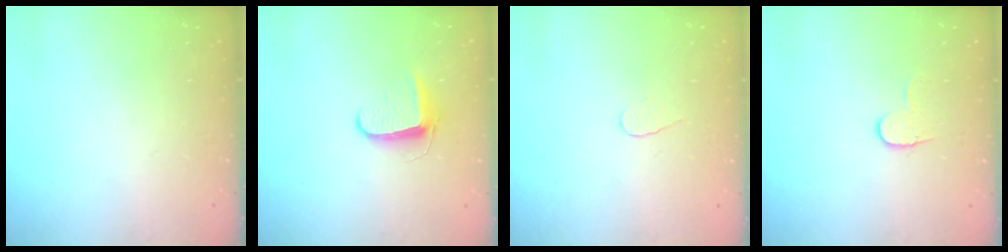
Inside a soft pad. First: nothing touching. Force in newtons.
{"total": 7.8, "press": 7.7, "slide": 1.1}
{"total": 3.7, "press": 3.7, "slide": 0.4}
{"total": 4.9, "press": 4.9, "slide": 0.5}